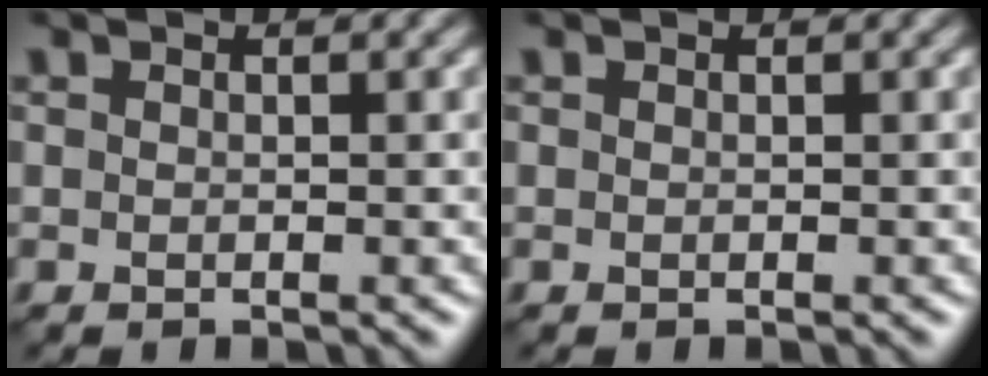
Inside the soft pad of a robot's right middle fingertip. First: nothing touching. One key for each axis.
{"total": 0.0}